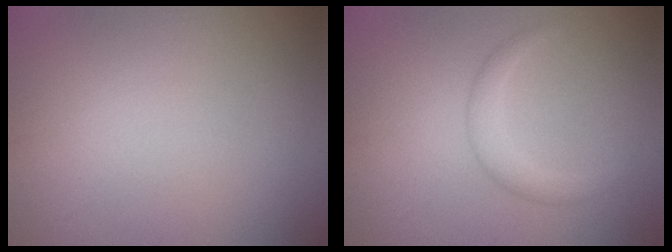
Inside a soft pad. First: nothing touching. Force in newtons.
{"total": 1.8, "press": 1.8, "slide": 0.1}